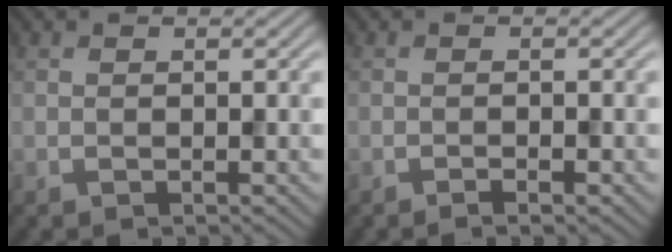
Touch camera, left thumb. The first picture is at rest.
{"total": 1.2, "force": [-0.9, 0.0, 0.8], "torque": [-0.014, 0.001, -0.014]}